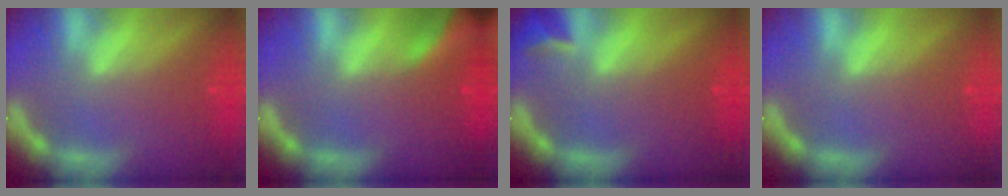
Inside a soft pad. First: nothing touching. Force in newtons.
{"total": 7.9}
{"total": 1.9}
{"total": 0.0}